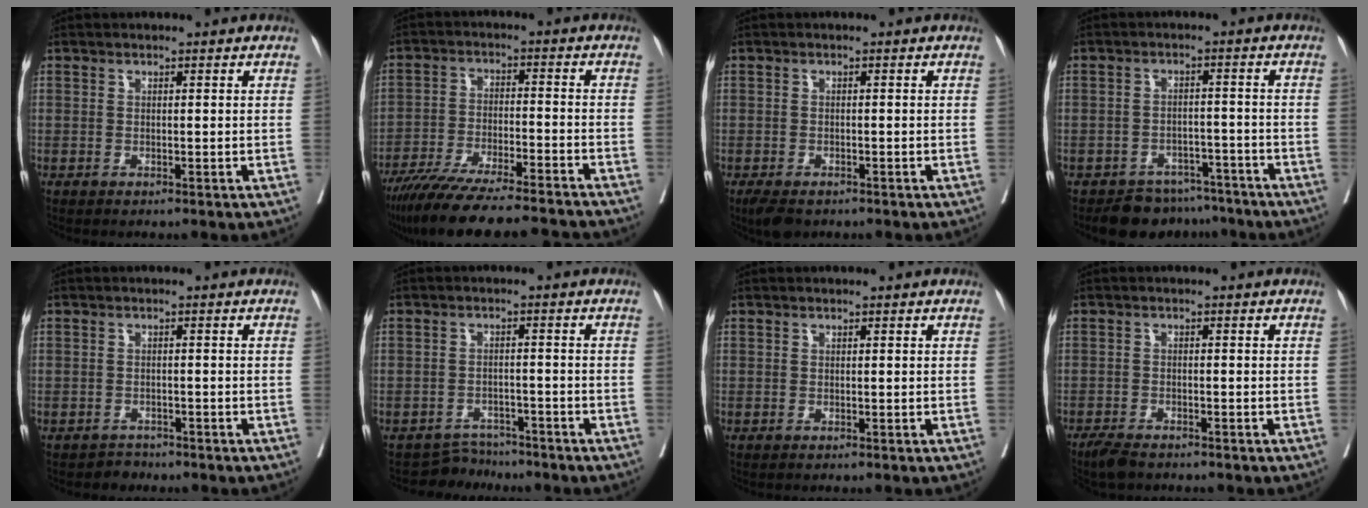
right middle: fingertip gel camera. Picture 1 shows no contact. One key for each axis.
{"total": 19.5, "fx": -17.3, "fy": 1.8, "fz": 8.8, "tx": -0.138, "ty": -0.026, "tz": -0.264}
{"total": 3.7, "fx": -2.8, "fy": 1.6, "fz": 1.9, "tx": -0.031, "ty": -0.008, "tz": -0.043}
{"total": 7.3, "fx": -6.4, "fy": 3.4, "fz": 0.3, "tx": 0.015, "ty": 0.017, "tz": -0.091}
{"total": 1.7, "fx": -1.4, "fy": 0.8, "fz": -0.6, "tx": 0.010, "ty": 0.002, "tz": -0.026}
{"total": 3.8, "fx": -3.5, "fy": 1.0, "fz": -1.2, "tx": 0.023, "ty": 0.008, "tz": -0.054}
{"total": 0.0}
{"total": 4.2, "fx": -3.6, "fy": 1.0, "fz": 1.9, "tx": -0.031, "ty": -0.009, "tz": -0.060}